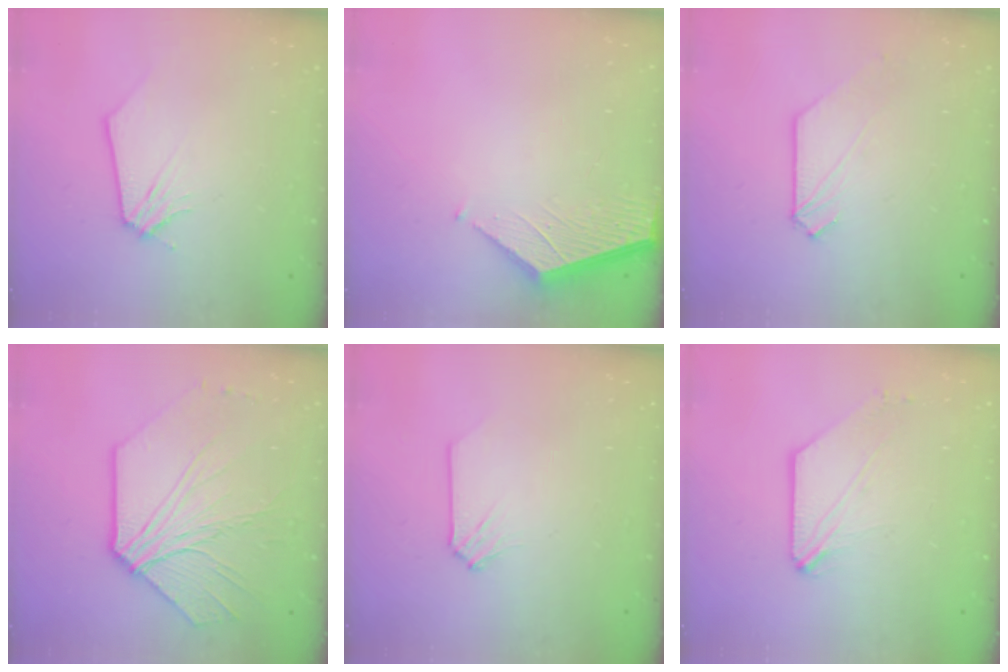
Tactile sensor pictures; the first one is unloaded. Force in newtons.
{"total": 3.2, "press": 3.2, "slide": 0.4}
{"total": 0.7, "press": 0.7, "slide": 0.1}
{"total": 10.3, "press": 10.2, "slide": 1.4}
{"total": 0.0}
{"total": 0.6, "press": 0.5, "slide": 0.2}